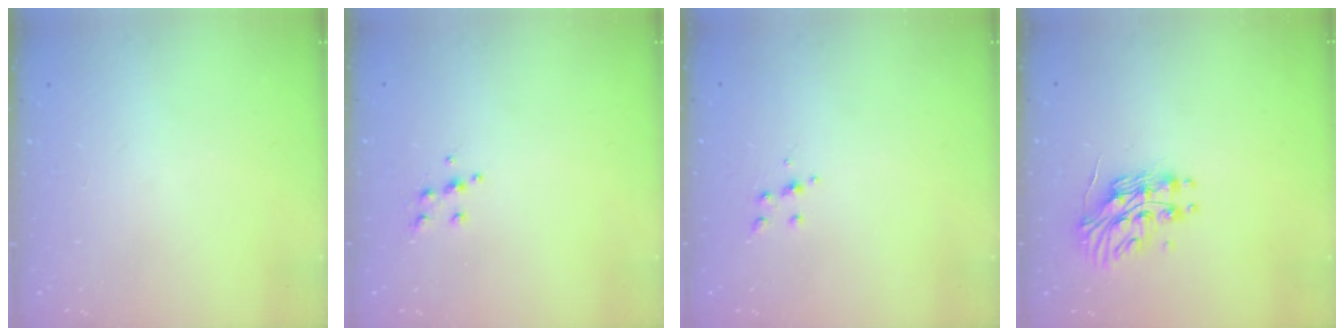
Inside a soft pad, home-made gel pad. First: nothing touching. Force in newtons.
{"total": 5.2, "press": 5.2, "slide": 0.5}
{"total": 3.8, "press": 3.6, "slide": 0.9}
{"total": 12.6, "press": 12.5, "slide": 0.8}